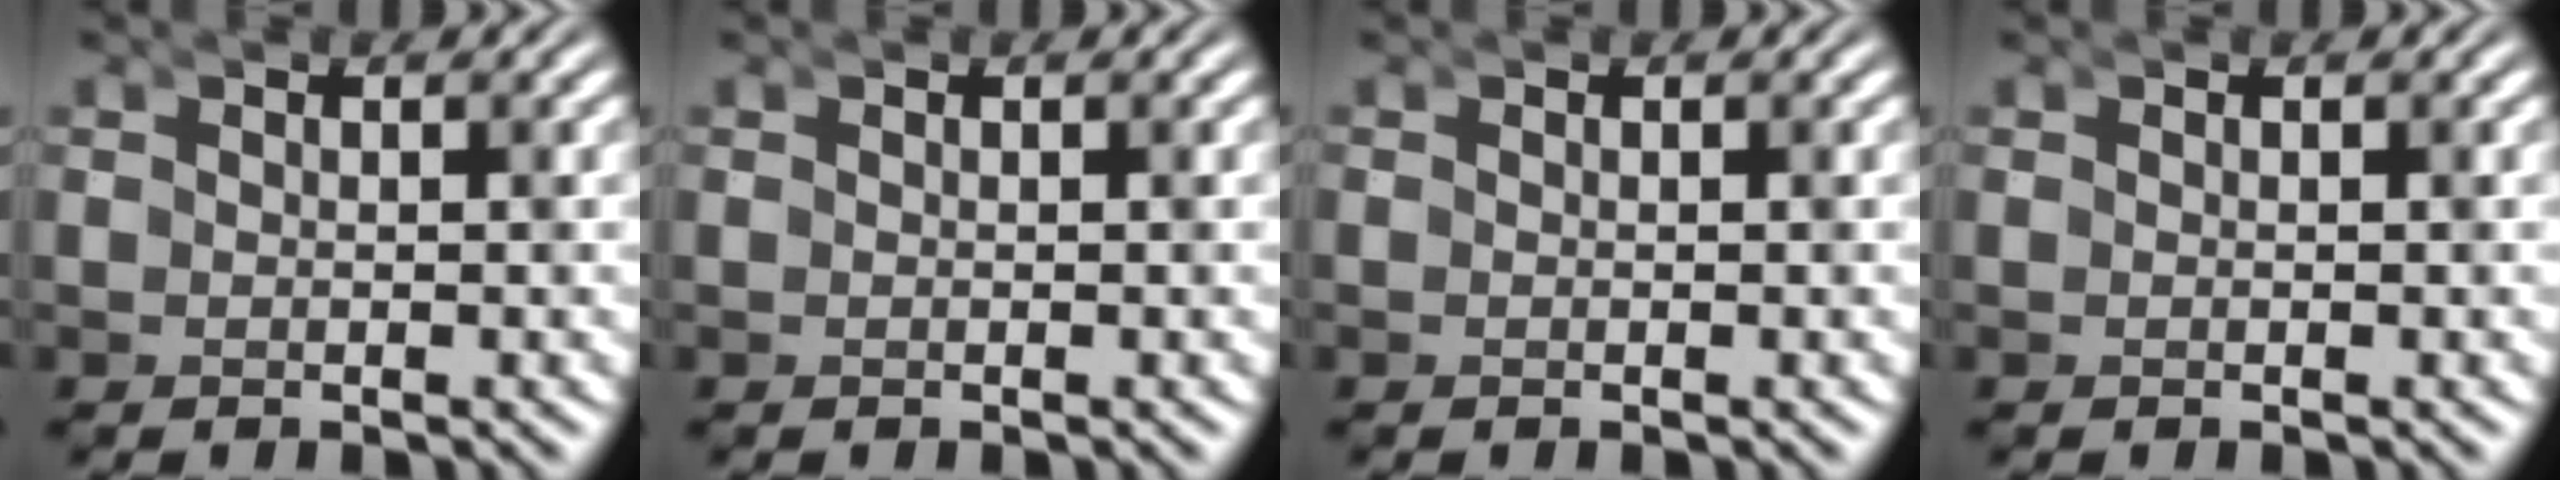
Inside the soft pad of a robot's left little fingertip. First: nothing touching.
{"total": 0.0}
{"total": 0.0}
{"total": 0.0}